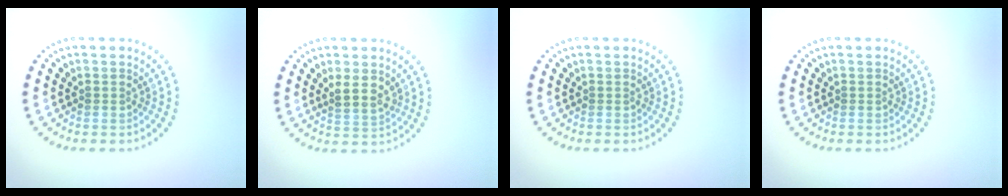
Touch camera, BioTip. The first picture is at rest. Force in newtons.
{"total": 2.3, "press": 2.1, "slide": 0.9}
{"total": 0.0}
{"total": 0.0}